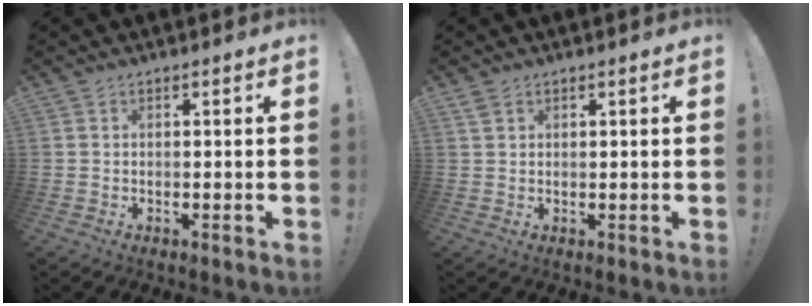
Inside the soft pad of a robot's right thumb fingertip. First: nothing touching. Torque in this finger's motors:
{"motor_torque": [-0.16, 0.19, 0.06, 0.22, 0.00]}